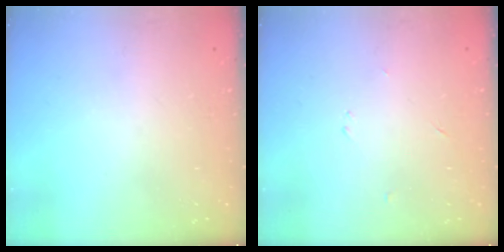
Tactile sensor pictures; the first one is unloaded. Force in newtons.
{"total": 2.2, "press": 2.2, "slide": 0.2}